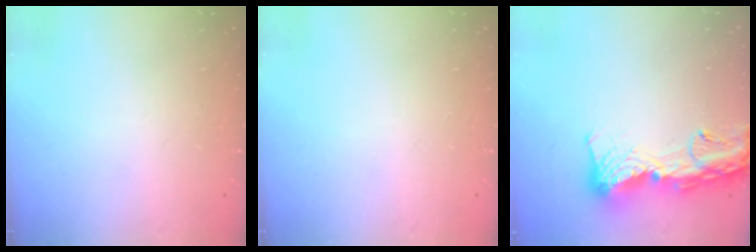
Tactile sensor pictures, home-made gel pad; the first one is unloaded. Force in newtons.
{"total": 0.0}
{"total": 15.6, "press": 15.5, "slide": 1.6}